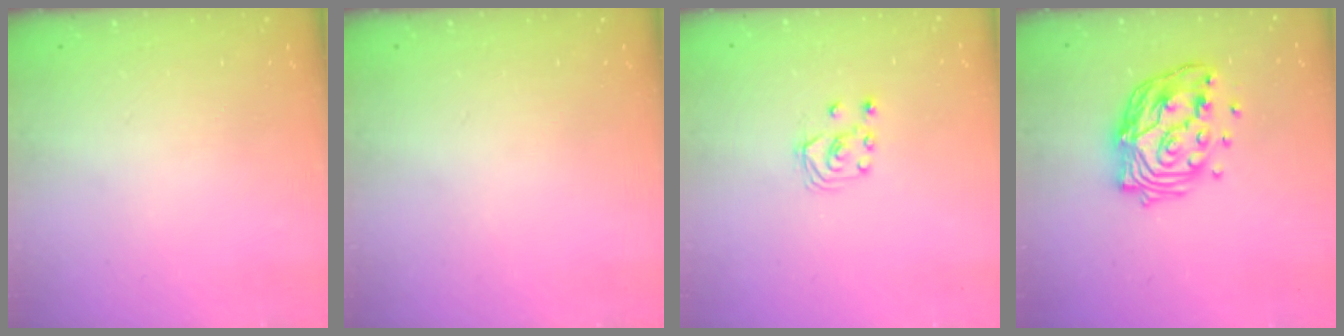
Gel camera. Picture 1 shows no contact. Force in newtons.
{"total": 0.0}
{"total": 3.5, "press": 3.5, "slide": 0.4}
{"total": 15.6, "press": 15.6, "slide": 1.3}